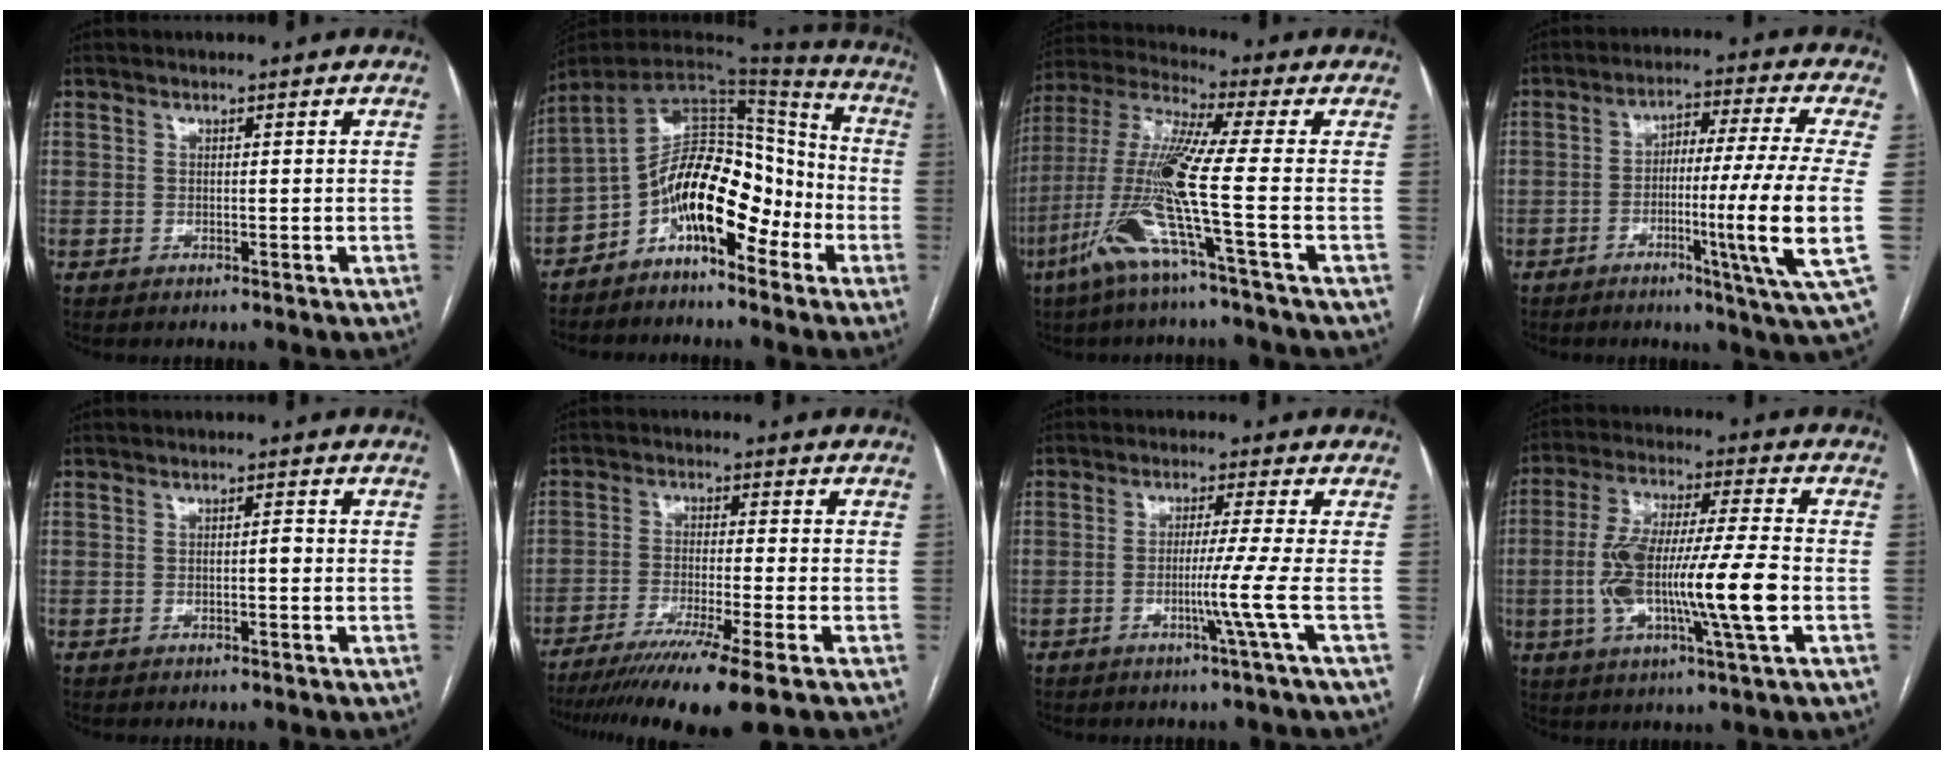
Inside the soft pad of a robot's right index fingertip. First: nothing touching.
{"total": 13.2, "force": [-5.9, 5.7, 10.3], "torque": [-0.172, 0.037, -0.101]}
{"total": 13.8, "force": [-5.2, -1.5, 12.7], "torque": [-0.271, -0.007, -0.110]}
{"total": 14.0, "force": [-2.9, -2.1, 13.6], "torque": [-0.220, -0.016, -0.057]}
{"total": 1.1, "force": [-0.3, 0.1, 1.1], "torque": [-0.016, 0.002, -0.005]}
{"total": 13.4, "force": [-9.8, -1.3, 9.1], "torque": [-0.154, -0.040, -0.156]}
{"total": 5.0, "force": [-1.6, -2.4, 4.1], "torque": [-0.073, -0.009, -0.031]}
{"total": 15.7, "force": [-2.8, 0.8, 15.4], "torque": [-0.296, 0.002, -0.053]}